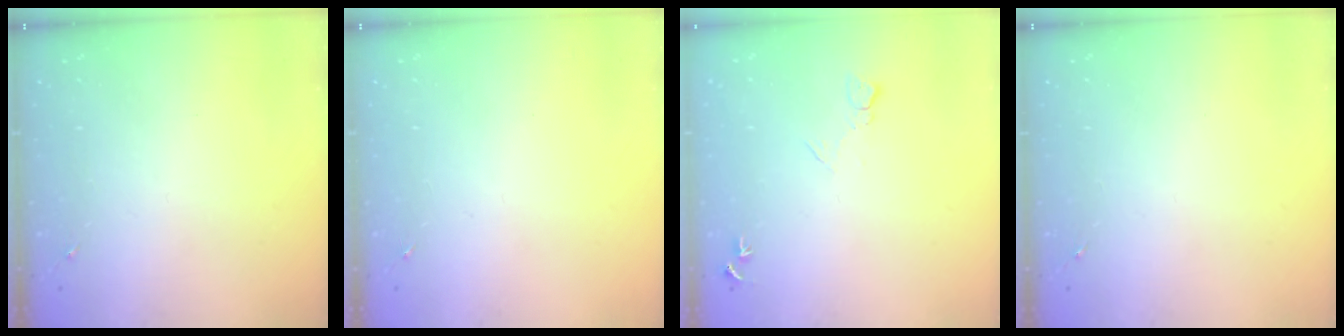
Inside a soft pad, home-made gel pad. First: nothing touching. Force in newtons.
{"total": 0.0}
{"total": 7.4, "press": 7.3, "slide": 0.9}
{"total": 0.0}